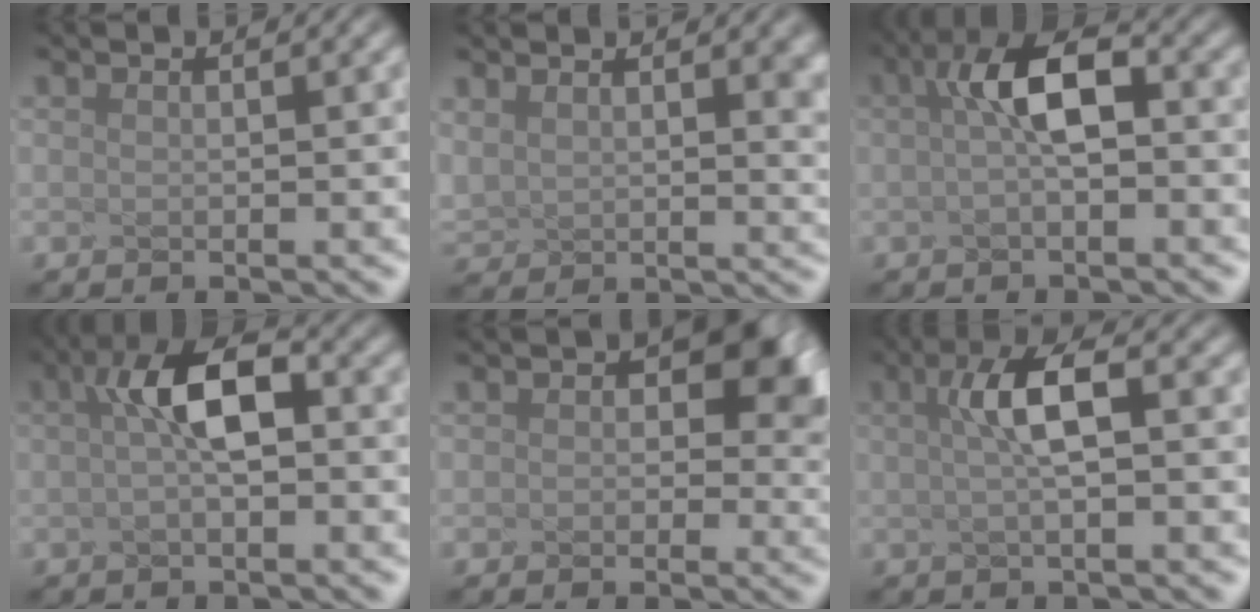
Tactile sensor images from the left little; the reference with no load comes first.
{"total": 6.1, "force": [3.5, 2.8, 4.2], "torque": [-0.101, 0.000, 0.098]}
{"total": 3.2, "force": [-0.9, 0.2, 3.0], "torque": [-0.085, 0.006, 0.016]}
{"total": 3.3, "force": [-0.8, 0.3, 3.2], "torque": [-0.087, 0.006, 0.019]}
{"total": 4.4, "force": [0.5, 2.8, 3.4], "torque": [-0.072, -0.009, 0.045]}
{"total": 2.7, "force": [-0.8, -0.2, 2.6], "torque": [-0.074, 0.004, 0.021]}